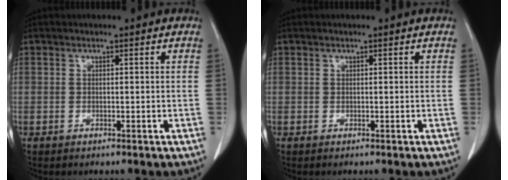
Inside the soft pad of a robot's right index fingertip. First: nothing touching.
{"total": 0.0}